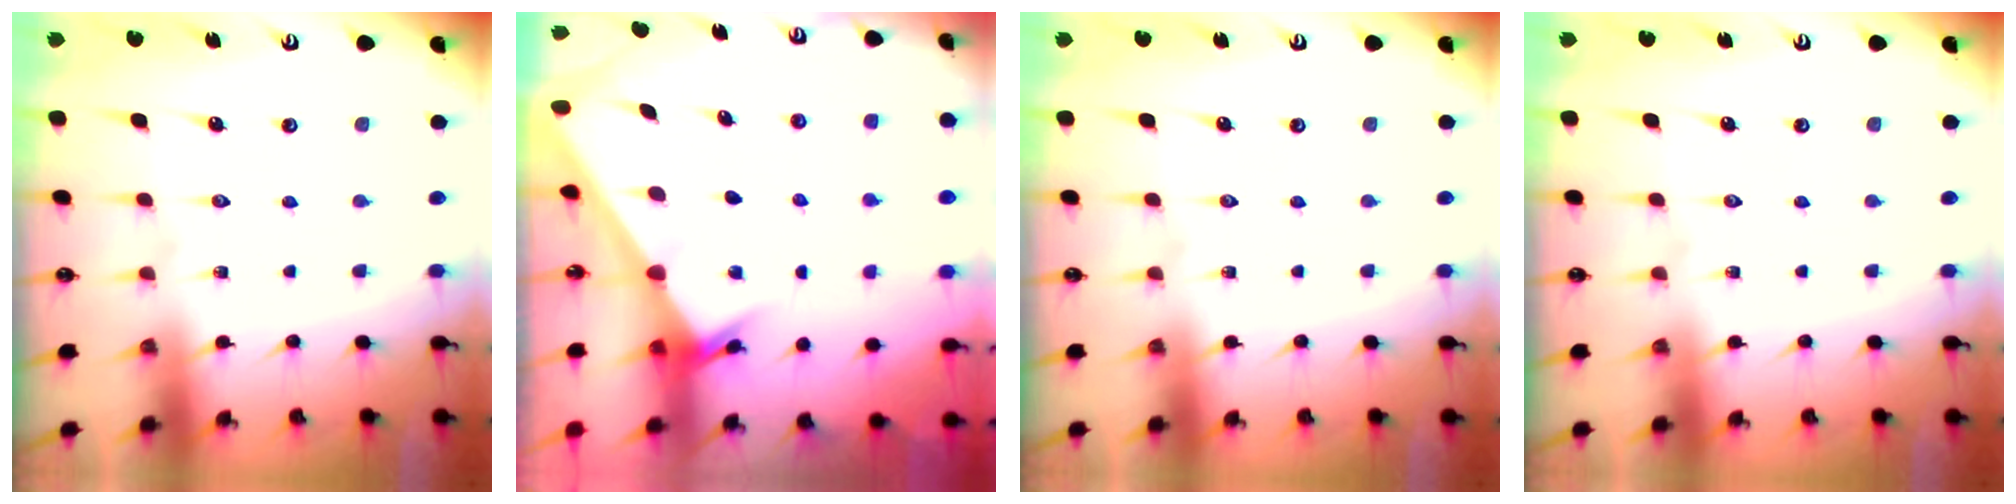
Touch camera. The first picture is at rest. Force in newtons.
{"total": 2.3, "press": 2.2, "slide": 0.2}
{"total": 0.0}
{"total": 0.0}